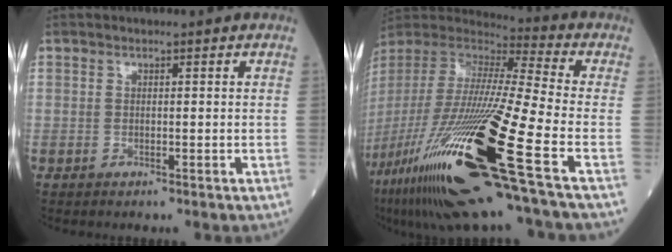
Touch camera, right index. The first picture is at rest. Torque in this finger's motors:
{"motor_torque": [1.27, -0.87, 1.05, 0.22]}